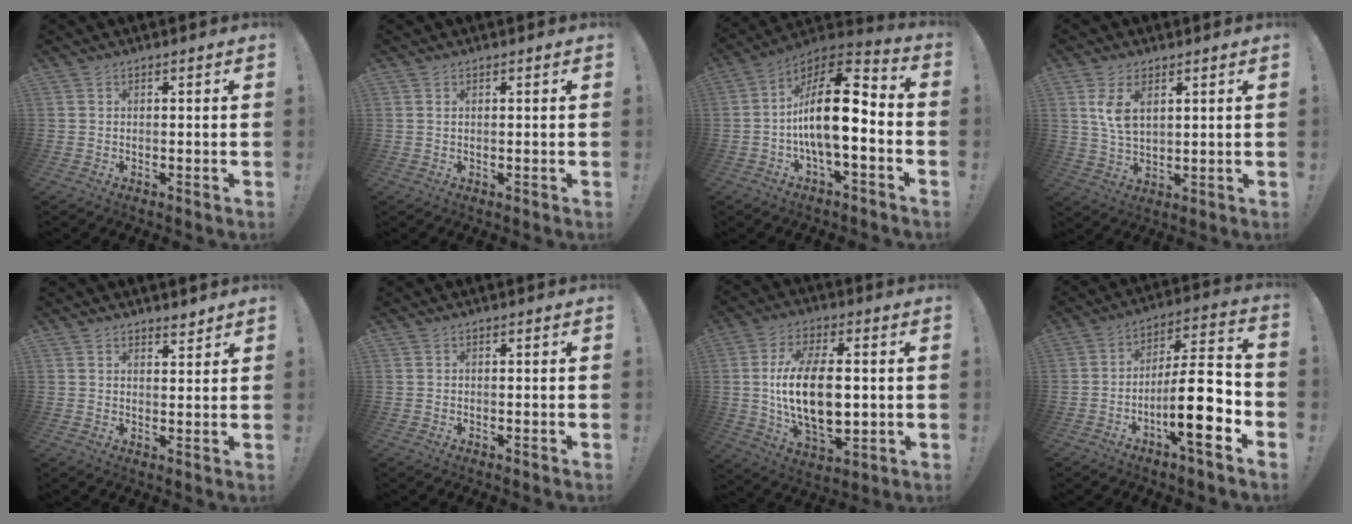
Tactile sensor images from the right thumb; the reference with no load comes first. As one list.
[{"total": 0.8, "force": [0.4, 0.2, 0.6], "torque": [-0.011, 0.000, 0.008]}, {"total": 18.0, "force": [-1.6, 7.1, 16.4], "torque": [-0.288, 0.015, -0.026]}, {"total": 8.0, "force": [3.7, 4.3, 5.6], "torque": [-0.104, -0.013, 0.067]}, {"total": 3.1, "force": [2.8, 0.9, 0.8], "torque": [0.002, -0.024, 0.048]}, {"total": 0.0}, {"total": 17.9, "force": [0.7, 9.1, 15.5], "torque": [-0.295, -0.009, 0.005]}, {"total": 19.1, "force": [-6.2, 5.0, 17.3], "torque": [-0.282, 0.034, -0.100]}]